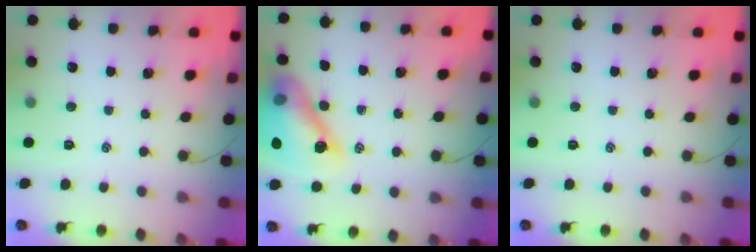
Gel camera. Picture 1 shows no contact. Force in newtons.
{"total": 15.4, "press": 15.1, "slide": 2.9}
{"total": 0.0}